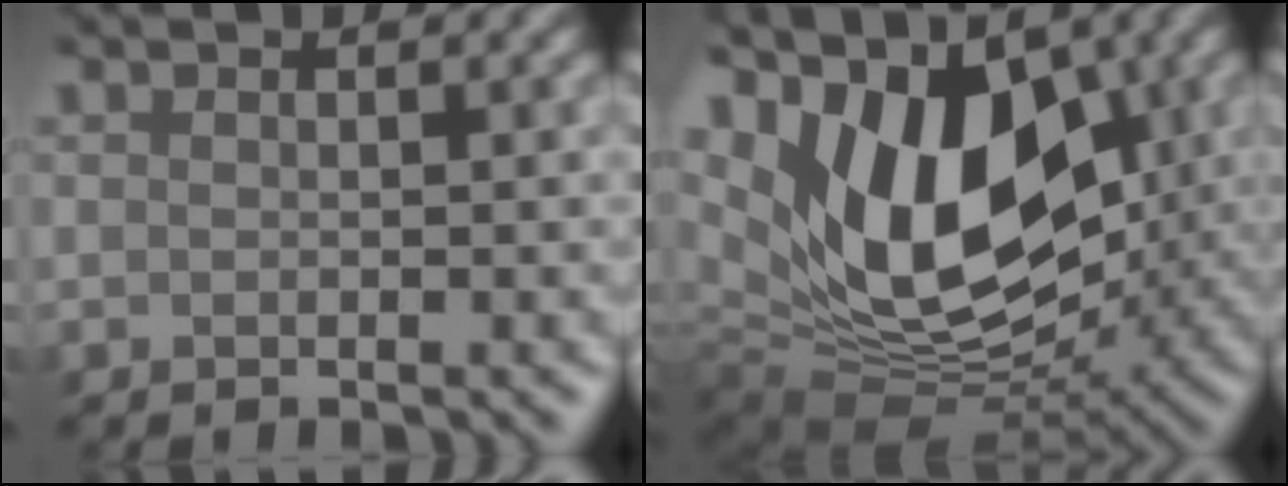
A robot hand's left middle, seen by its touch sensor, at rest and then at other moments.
{"total": 14.4, "force": [4.5, 8.4, 10.8], "torque": [-0.181, 0.002, 0.073]}